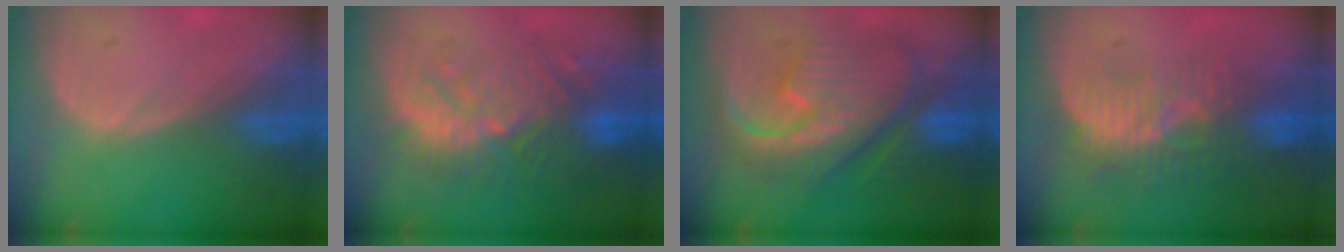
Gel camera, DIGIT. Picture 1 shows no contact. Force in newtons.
{"total": 11.0, "press": 9.9, "slide": 4.7}
{"total": 12.1, "press": 12.0, "slide": 1.4}
{"total": 9.1, "press": 8.4, "slide": 3.6}